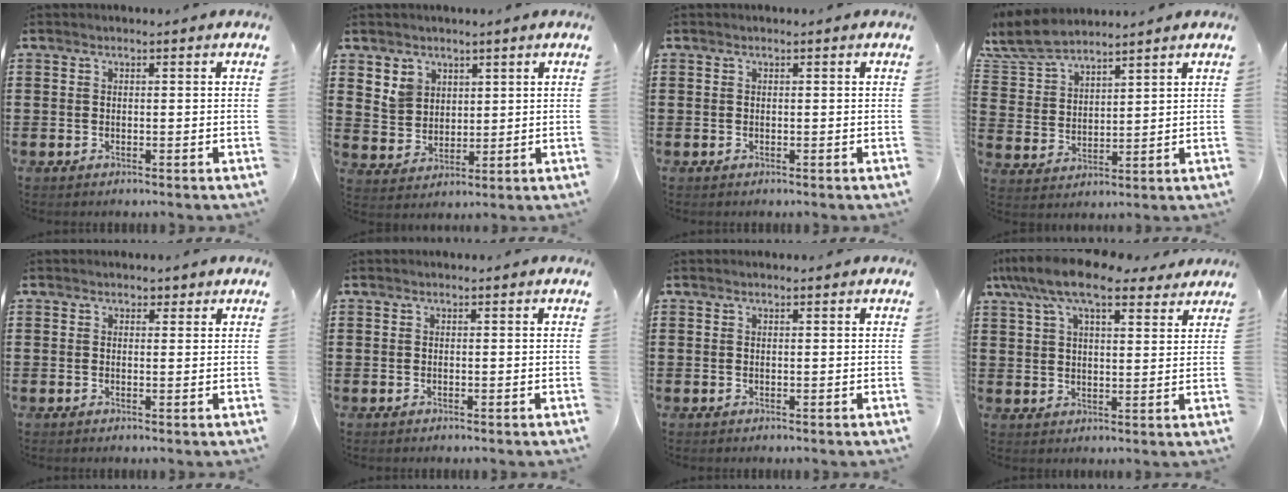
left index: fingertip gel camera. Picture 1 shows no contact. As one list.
[{"total": 4.5, "force": [2.7, 3.6, 0.5], "torque": [-0.028, 0.012, 0.052]}, {"total": 0.0}, {"total": 7.2, "force": [6.6, 1.6, 2.3], "torque": [-0.072, -0.019, 0.122]}, {"total": 1.1, "force": [0.8, 0.7, 0.1], "torque": [0.002, 0.004, 0.011]}, {"total": 0.0}, {"total": 0.0}, {"total": 10.7, "force": [8.2, 3.0, 6.2], "torque": [-0.137, -0.014, 0.148]}]